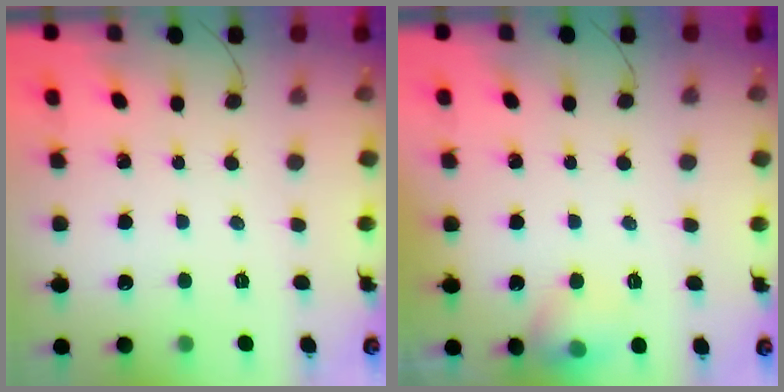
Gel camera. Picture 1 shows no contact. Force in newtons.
{"total": 8.9, "press": 8.8, "slide": 1.4}